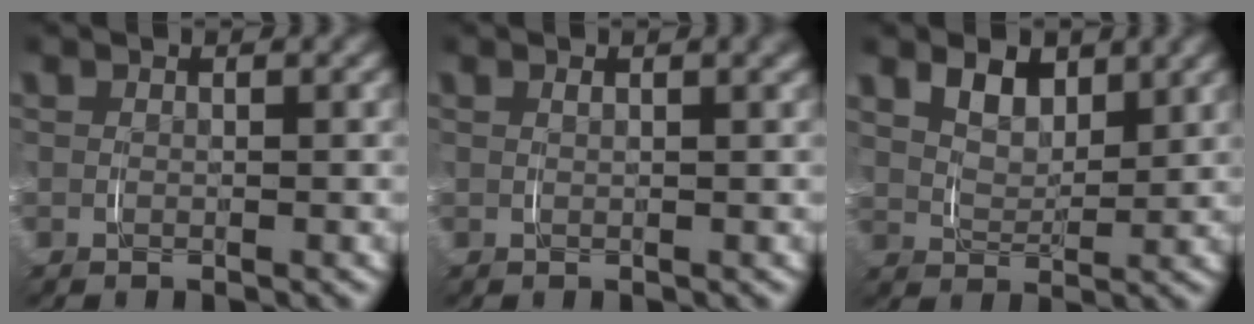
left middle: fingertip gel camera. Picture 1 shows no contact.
{"total": 1.0, "force": [0.5, 0.0, 0.8], "torque": [-0.011, 0.006, 0.006]}
{"total": 4.1, "force": [2.3, 2.6, 2.3], "torque": [-0.043, -0.001, 0.038]}